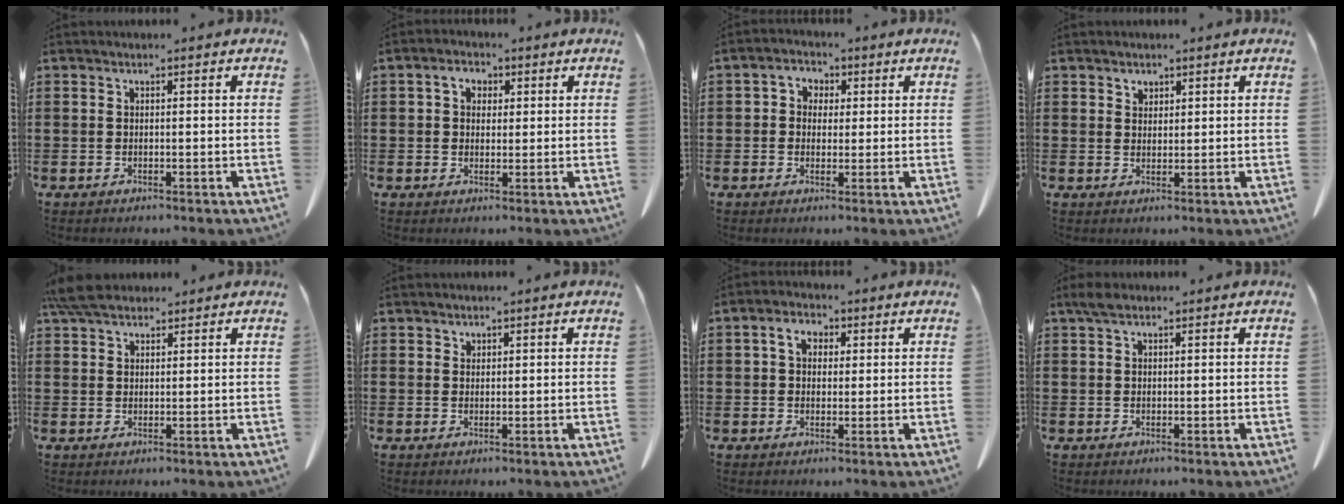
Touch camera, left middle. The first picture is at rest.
{"total": 3.0, "force": [1.2, 2.2, 1.7], "torque": [-0.034, 0.009, 0.016]}
{"total": 2.3, "force": [0.2, 2.2, 0.7], "torque": [-0.026, 0.010, -0.001]}
{"total": 1.6, "force": [1.4, 0.7, 0.2], "torque": [0.003, -0.002, 0.026]}
{"total": 5.2, "force": [4.3, 1.6, 2.3], "torque": [-0.055, 0.001, 0.084]}
{"total": 1.0, "force": [1.0, 0.3, 0.0], "torque": [-0.002, -0.001, 0.020]}
{"total": 3.7, "force": [1.3, 2.6, 2.3], "torque": [-0.048, 0.010, 0.019]}
{"total": 2.0, "force": [1.2, 0.9, 1.3], "torque": [-0.029, 0.006, 0.022]}